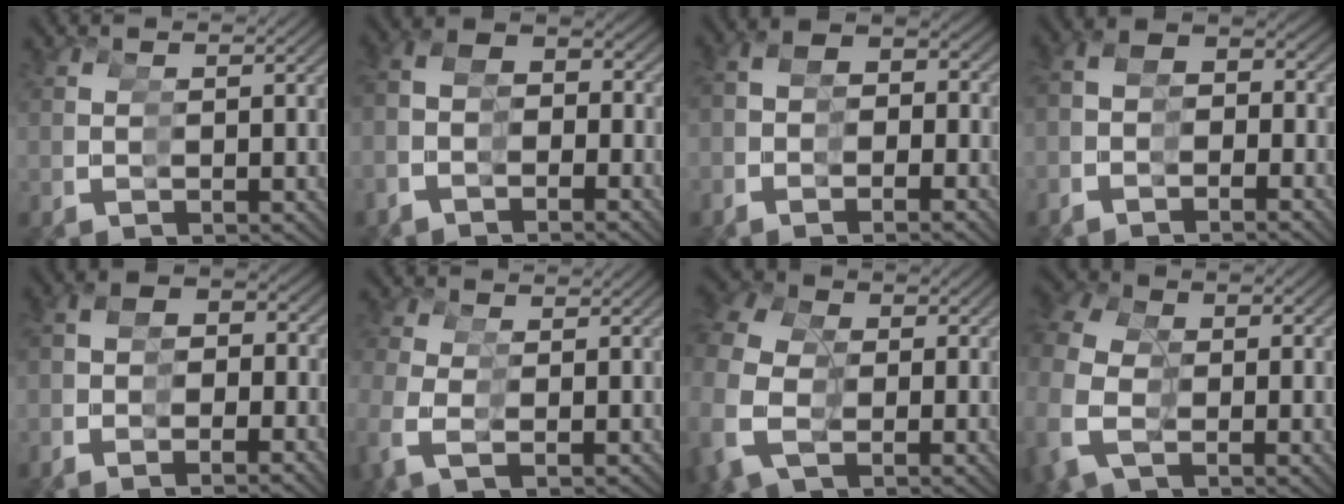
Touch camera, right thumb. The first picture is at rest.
{"total": 4.7, "force": [-0.2, 4.2, 2.2], "torque": [-0.045, 0.026, -0.020]}
{"total": 4.6, "force": [-0.5, 3.7, 2.6], "torque": [-0.047, 0.025, -0.022]}
{"total": 4.1, "force": [-0.7, 3.6, 1.8], "torque": [-0.034, 0.027, -0.027]}
{"total": 5.2, "force": [-0.4, 4.1, 3.1], "torque": [-0.052, 0.026, -0.022]}
{"total": 1.3, "force": [0.9, -0.3, 0.9], "torque": [-0.016, 0.014, 0.013]}
{"total": 4.4, "force": [2.6, 3.0, 1.9], "torque": [-0.056, 0.004, 0.047]}
{"total": 2.3, "force": [2.0, 0.6, 1.0], "torque": [-0.046, 0.015, 0.038]}